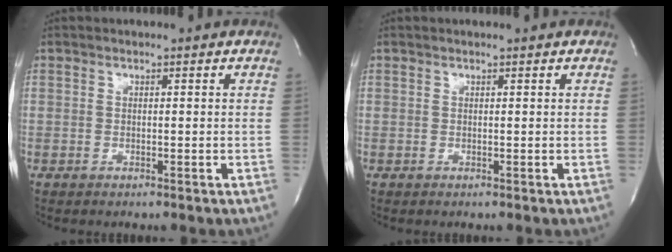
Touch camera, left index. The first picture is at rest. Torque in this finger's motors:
{"motor_torque": [0.14, -0.10, -0.01, 0.02]}